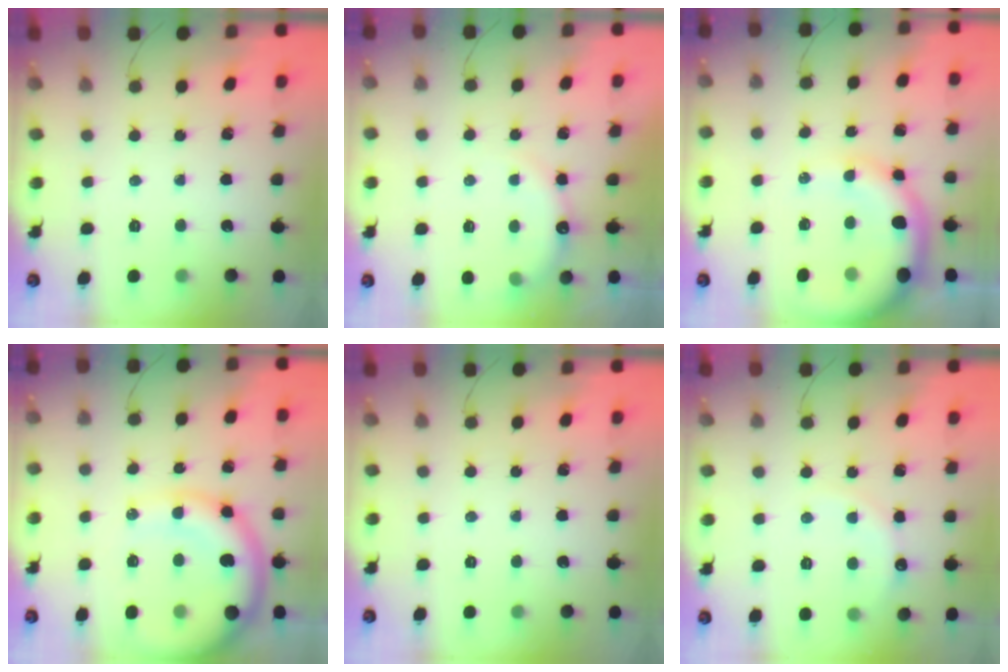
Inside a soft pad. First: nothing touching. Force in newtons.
{"total": 8.4, "press": 8.3, "slide": 0.9}
{"total": 11.6, "press": 11.2, "slide": 3.3}
{"total": 14.5, "press": 13.9, "slide": 3.9}
{"total": 0.0}
{"total": 5.4, "press": 5.3, "slide": 1.0}